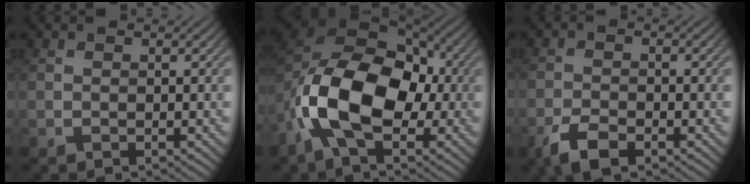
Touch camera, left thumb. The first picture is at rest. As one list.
[{"total": 16.4, "force": [-3.4, 9.8, 12.7], "torque": [-0.265, -0.002, -0.070]}, {"total": 4.4, "force": [-2.8, 1.8, 2.8], "torque": [-0.059, -0.005, -0.059]}]